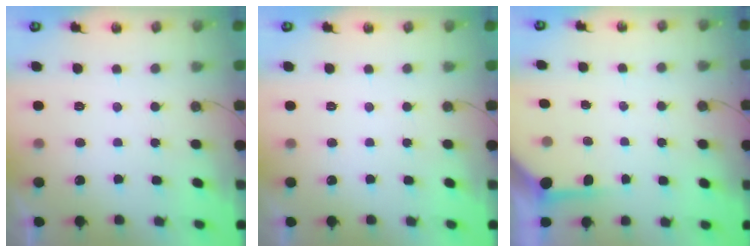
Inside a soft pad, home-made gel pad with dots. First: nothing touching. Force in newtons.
{"total": 0.0}
{"total": 3.8, "press": 3.8, "slide": 0.4}